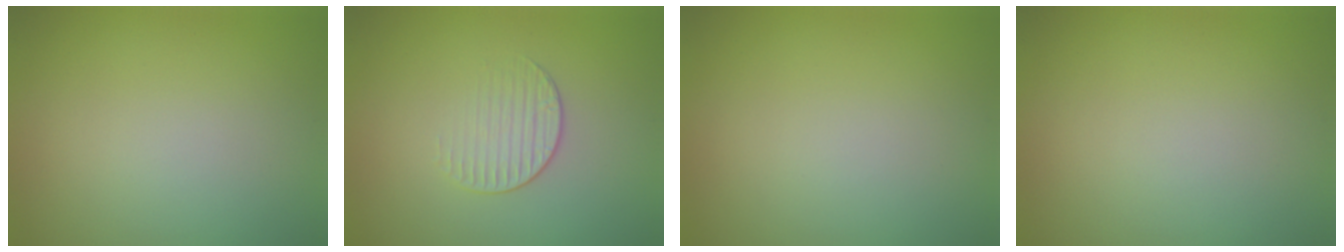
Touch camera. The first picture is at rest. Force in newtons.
{"total": 1.7, "press": 1.0, "slide": 1.4}
{"total": 0.0}
{"total": 0.0}